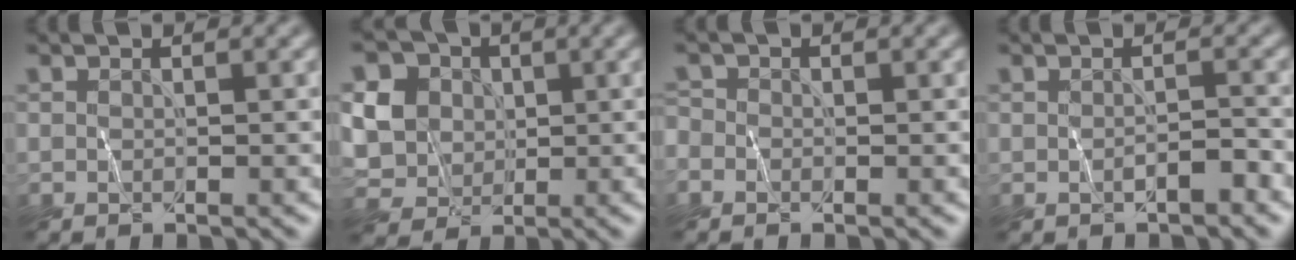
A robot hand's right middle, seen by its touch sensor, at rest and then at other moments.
{"total": 6.1, "force": [1.3, 5.3, 2.6], "torque": [-0.075, 0.011, 0.020]}
{"total": 1.1, "force": [-0.7, 0.8, 0.2], "torque": [-0.004, 0.000, -0.015]}
{"total": 1.2, "force": [-0.8, 0.3, 0.9], "torque": [-0.016, 0.000, -0.015]}